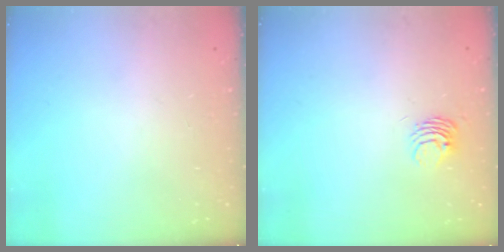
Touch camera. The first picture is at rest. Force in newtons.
{"total": 4.0, "press": 4.0, "slide": 0.2}